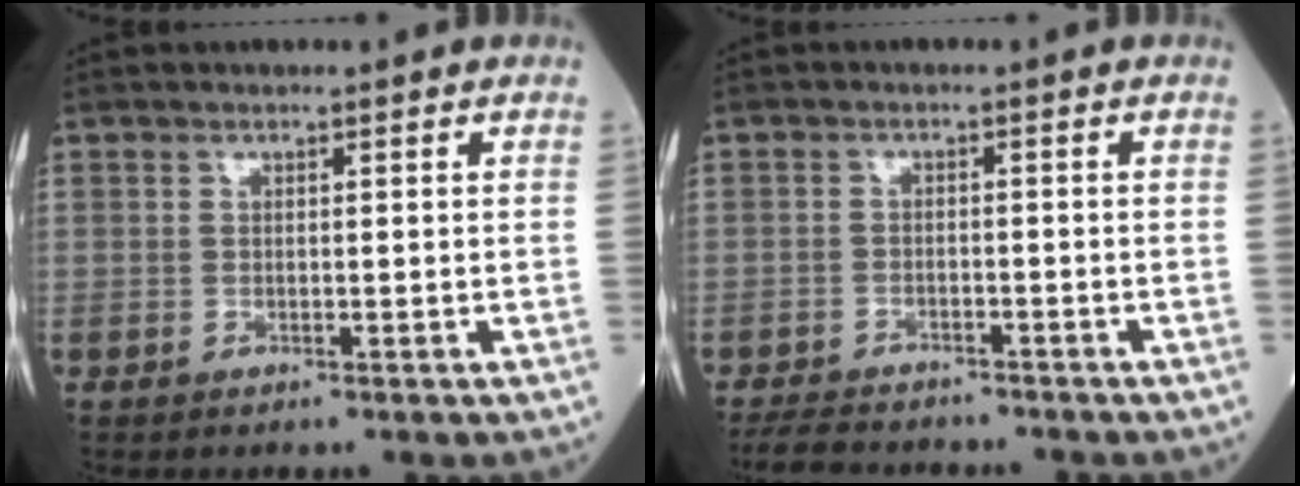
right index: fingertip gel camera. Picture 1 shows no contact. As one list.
[{"total": 11.7, "force": [-10.9, 2.7, 3.2], "torque": [-0.060, 0.002, -0.164]}]